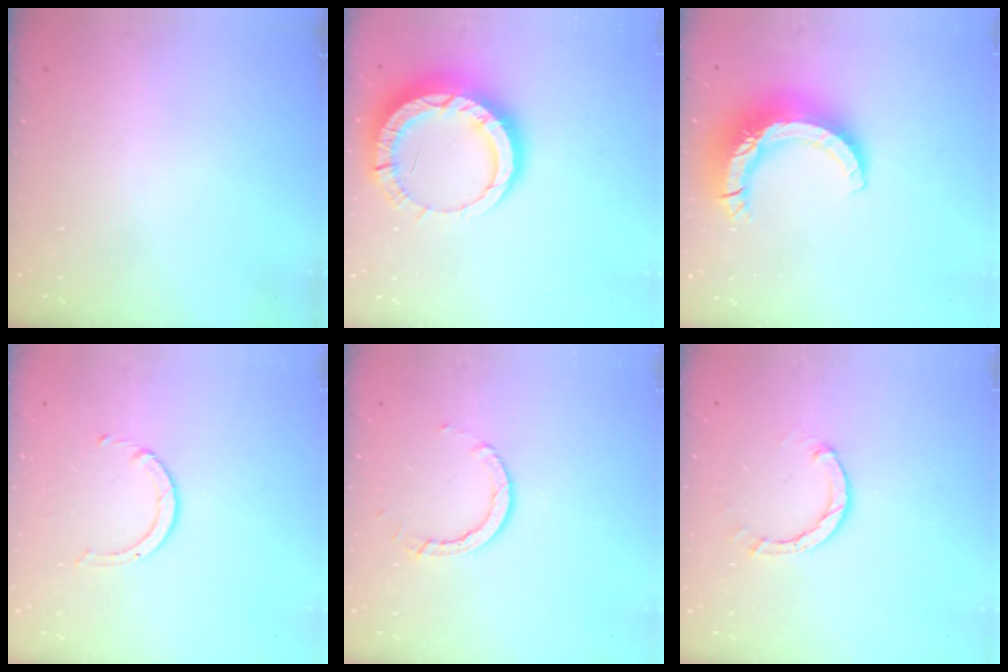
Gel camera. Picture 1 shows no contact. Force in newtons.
{"total": 13.8, "press": 13.7, "slide": 1.3}
{"total": 14.0, "press": 13.9, "slide": 1.3}
{"total": 2.5, "press": 2.5, "slide": 0.2}
{"total": 4.9, "press": 4.9, "slide": 0.5}
{"total": 3.0, "press": 3.0, "slide": 0.4}